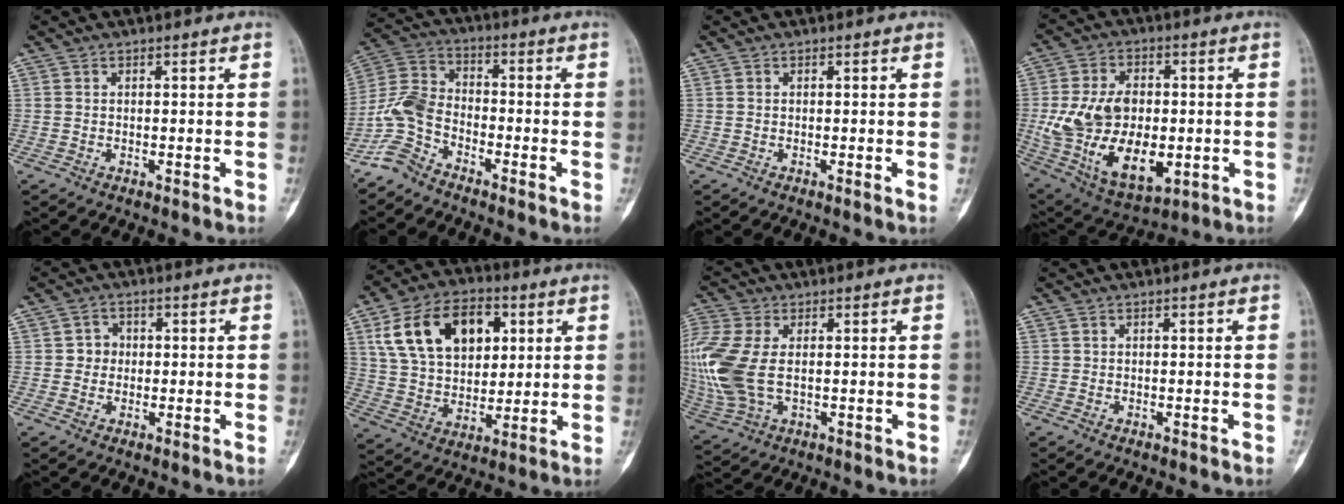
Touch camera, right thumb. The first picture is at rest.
{"total": 7.7, "force": [-5.2, 4.4, 3.7], "torque": [-0.082, 0.040, -0.122]}
{"total": 0.6, "force": [-0.1, -0.1, 0.6], "torque": [-0.010, -0.001, -0.002]}
{"total": 20.2, "force": [-1.9, 12.1, 16.0], "torque": [-0.289, 0.000, -0.009]}
{"total": 2.7, "force": [0.1, 2.6, 1.0], "torque": [0.003, 0.008, -0.005]}
{"total": 18.5, "force": [6.6, 12.0, 12.5], "torque": [-0.188, -0.004, 0.119]}
{"total": 14.6, "force": [0.7, 8.5, 11.8], "torque": [-0.316, 0.002, 0.021]}
{"total": 0.0}